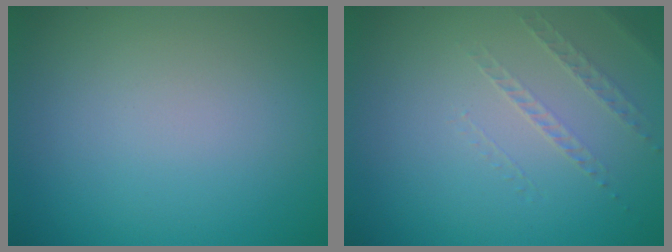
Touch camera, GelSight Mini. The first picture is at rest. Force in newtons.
{"total": 1.1, "press": 0.6, "slide": 0.9}